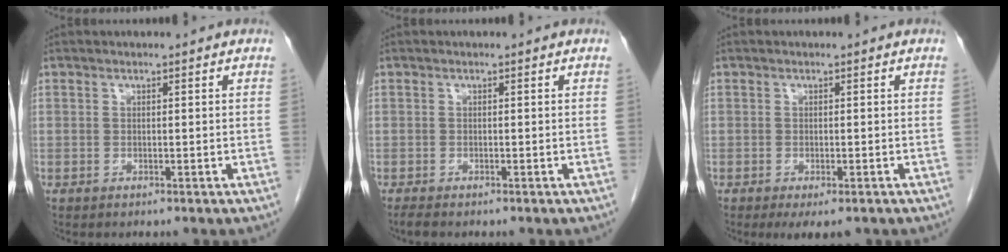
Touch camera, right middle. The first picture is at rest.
{"total": 1.1, "force": [-1.0, 0.1, 0.5], "torque": [-0.019, -0.005, -0.018]}
{"total": 3.7, "force": [-2.5, 1.2, 2.4], "torque": [-0.034, -0.010, -0.032]}